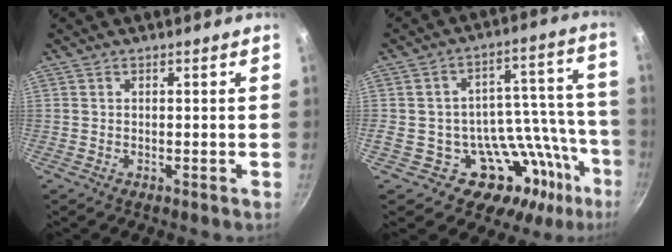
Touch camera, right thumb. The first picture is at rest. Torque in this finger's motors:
{"motor_torque": [0.24, 0.06, 0.51, -0.82, 0.16]}